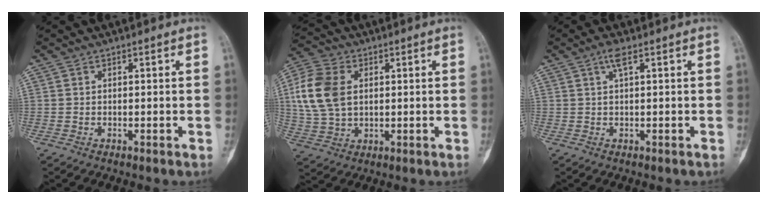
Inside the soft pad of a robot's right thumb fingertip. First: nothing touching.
{"total": 12.8, "force": [2.3, 8.8, 9.0], "torque": [-0.183, 0.006, 0.042]}
{"total": 2.3, "force": [0.9, 0.3, 2.1], "torque": [-0.049, 0.009, 0.018]}